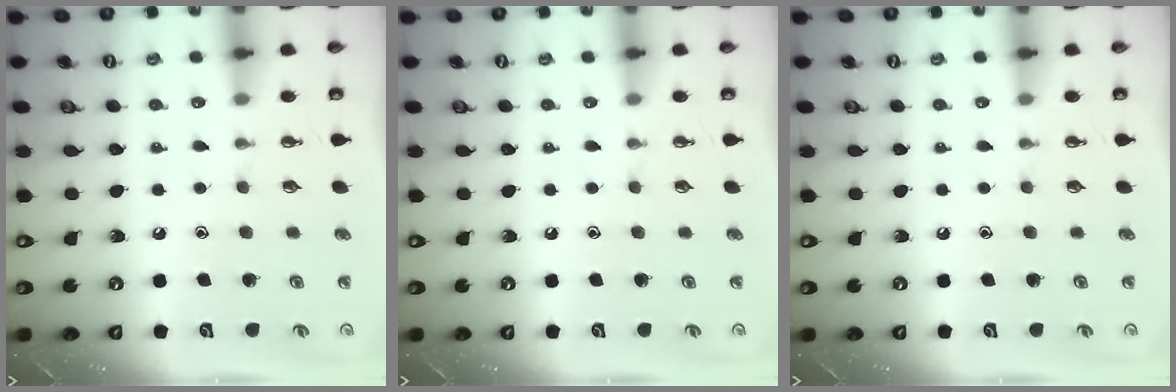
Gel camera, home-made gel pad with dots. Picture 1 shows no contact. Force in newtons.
{"total": 0.0}
{"total": 0.0}